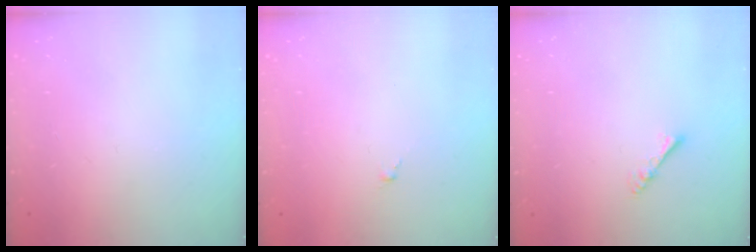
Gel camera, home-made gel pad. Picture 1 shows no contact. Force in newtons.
{"total": 0.5, "press": 0.4, "slide": 0.4}
{"total": 2.9, "press": 2.8, "slide": 0.4}